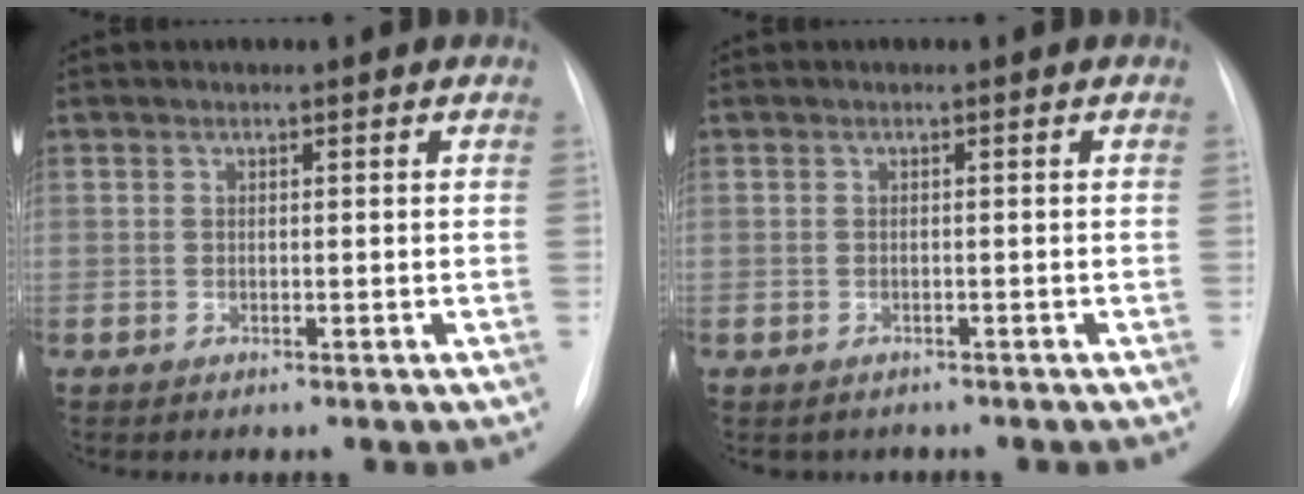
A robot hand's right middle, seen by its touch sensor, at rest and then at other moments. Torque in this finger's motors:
{"motor_torque": [-0.03, 0.04, -0.01, 0.00]}